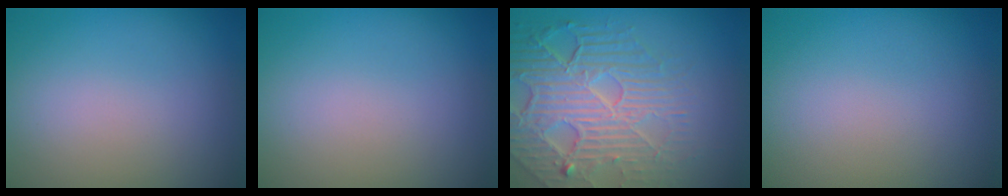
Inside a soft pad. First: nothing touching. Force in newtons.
{"total": 0.0}
{"total": 8.2, "press": 5.6, "slide": 6.0}
{"total": 0.0}